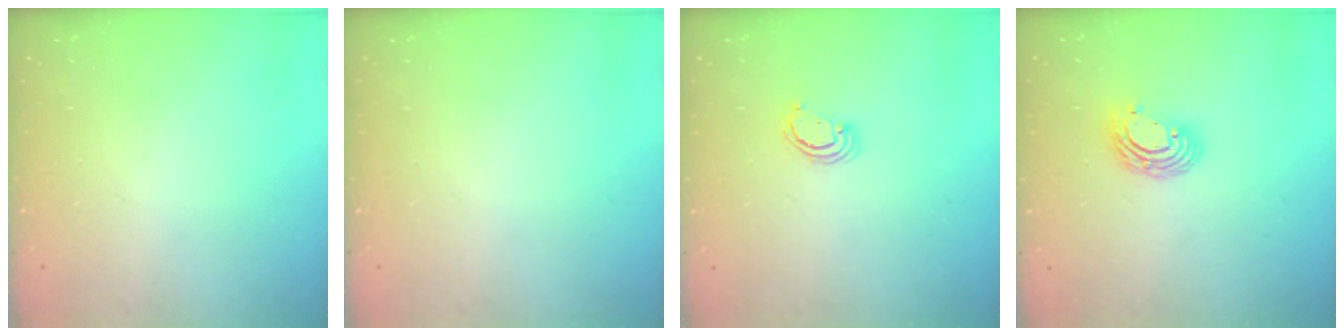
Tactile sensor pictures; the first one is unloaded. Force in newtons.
{"total": 0.0}
{"total": 2.6, "press": 2.5, "slide": 0.2}
{"total": 8.3, "press": 8.2, "slide": 1.4}